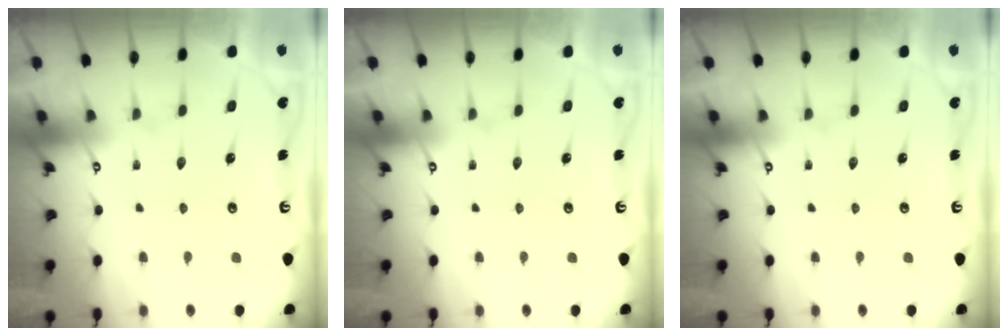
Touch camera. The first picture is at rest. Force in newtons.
{"total": 0.0}
{"total": 0.0}